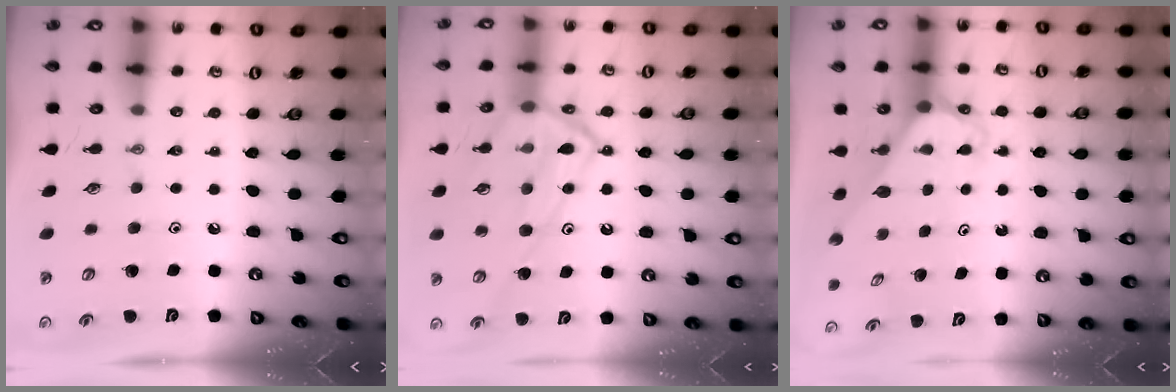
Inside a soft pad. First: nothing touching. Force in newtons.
{"total": 18.2, "press": 18.1, "slide": 1.7}
{"total": 2.6, "press": 2.6, "slide": 0.2}